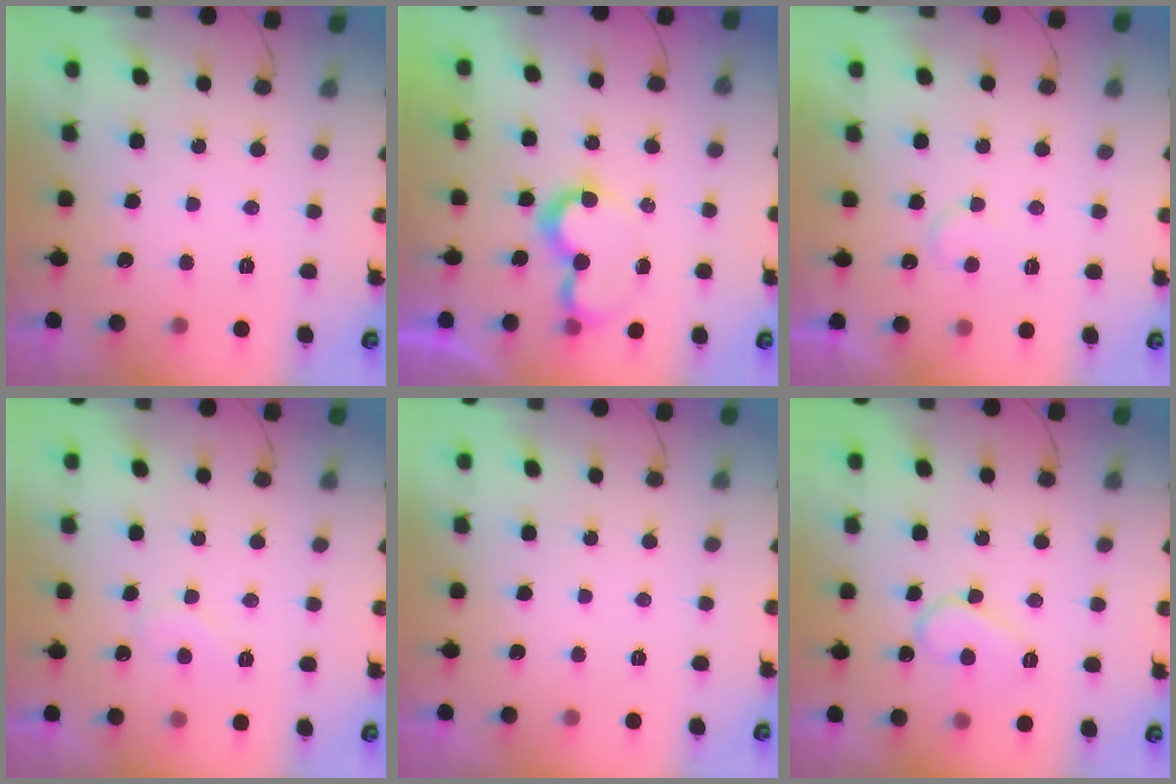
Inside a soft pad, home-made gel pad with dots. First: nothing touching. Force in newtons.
{"total": 8.3, "press": 8.2, "slide": 1.0}
{"total": 6.0, "press": 6.0, "slide": 0.6}
{"total": 6.3, "press": 6.3, "slide": 0.6}
{"total": 0.0}
{"total": 10.3, "press": 10.2, "slide": 1.1}